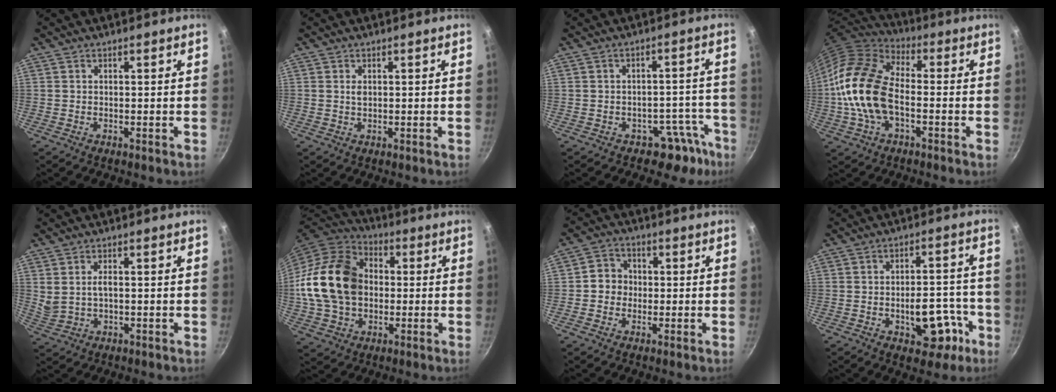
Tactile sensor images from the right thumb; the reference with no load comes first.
{"total": 1.2, "force": [0.3, 0.7, 0.9], "torque": [-0.013, -0.001, 0.004]}
{"total": 7.5, "force": [-5.1, 5.1, 1.8], "torque": [0.057, 0.070, -0.051]}
{"total": 16.9, "force": [-2.3, 9.9, 13.5], "torque": [-0.243, 0.033, -0.061]}
{"total": 4.0, "force": [0.4, 2.4, 3.2], "torque": [-0.056, 0.000, 0.020]}
{"total": 20.7, "force": [0.4, 15.6, 13.6], "torque": [-0.239, 0.031, 0.003]}
{"total": 5.3, "force": [-0.3, 4.9, 2.0], "torque": [0.000, 0.012, -0.018]}
{"total": 11.6, "force": [-4.5, 6.4, 8.6], "torque": [-0.074, 0.037, -0.054]}